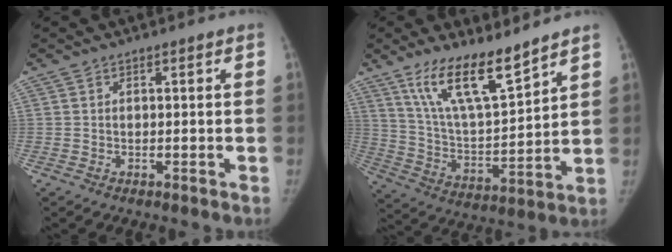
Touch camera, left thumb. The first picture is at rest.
{"total": 14.9, "force": [10.8, 3.8, 9.6], "torque": [-0.152, -0.067, 0.209]}